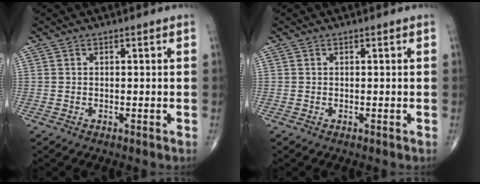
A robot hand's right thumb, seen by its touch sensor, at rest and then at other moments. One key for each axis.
{"total": 0.0}